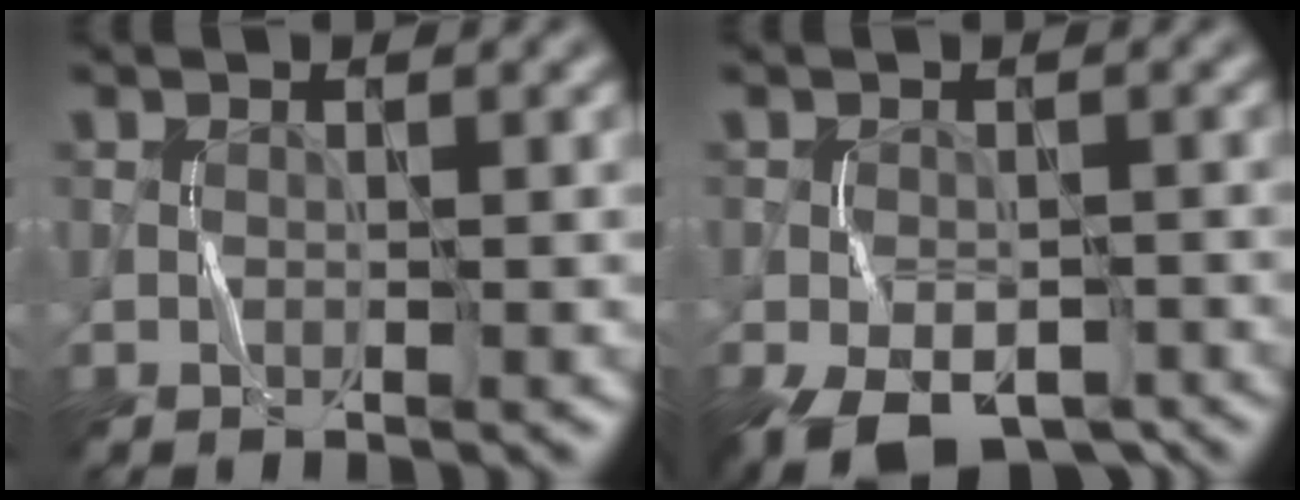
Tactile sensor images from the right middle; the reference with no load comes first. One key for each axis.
{"total": 6.8, "fx": -4.1, "fy": 4.0, "fz": 3.8, "tx": -0.066, "ty": -0.025, "tz": -0.055}